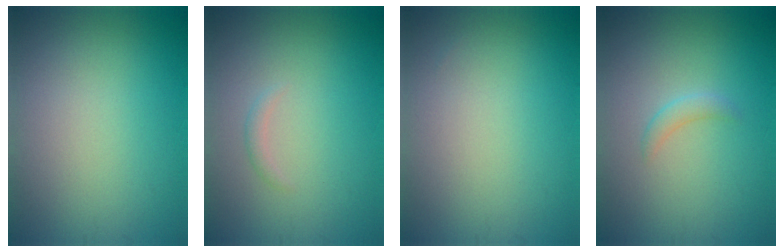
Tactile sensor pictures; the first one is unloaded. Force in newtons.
{"total": 0.7, "press": 0.7, "slide": 0.0}
{"total": 0.0}
{"total": 1.2, "press": 1.1, "slide": 0.0}